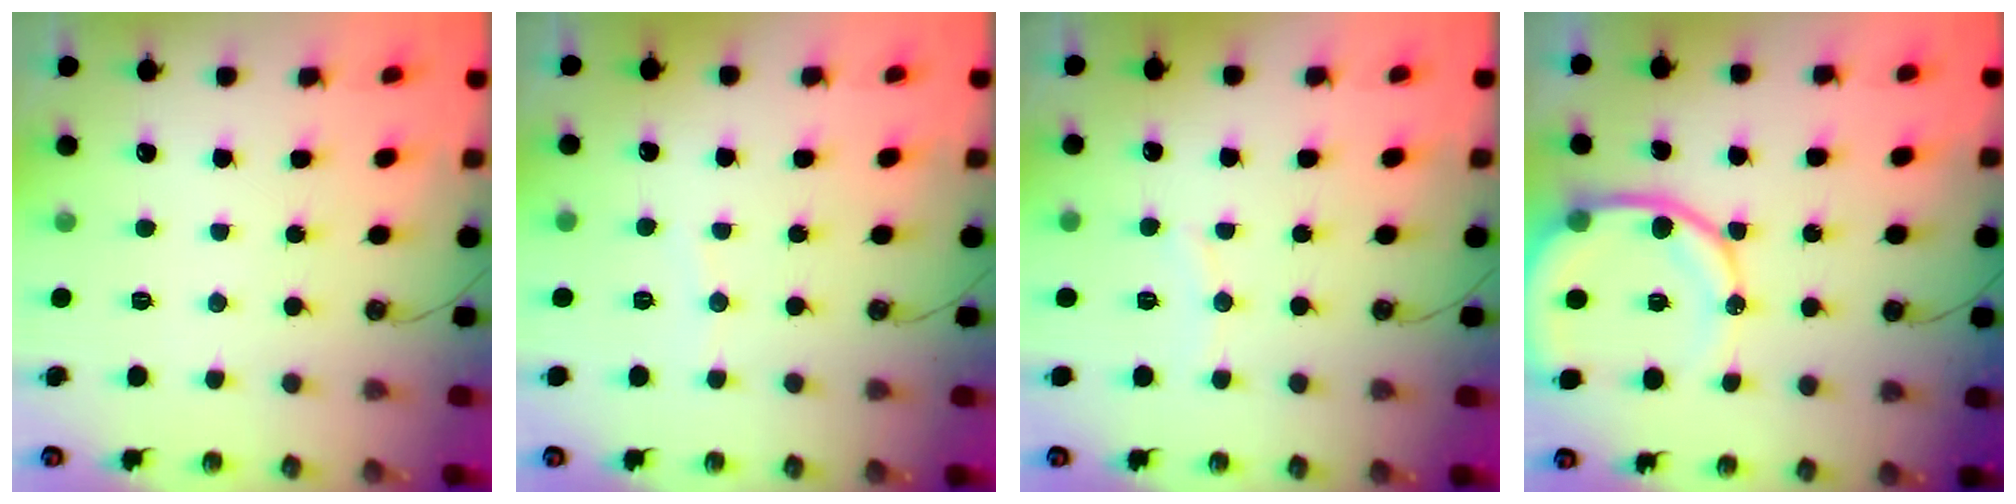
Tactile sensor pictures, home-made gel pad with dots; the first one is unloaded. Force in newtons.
{"total": 2.2, "press": 2.2, "slide": 0.2}
{"total": 5.9, "press": 5.9, "slide": 0.7}
{"total": 13.1, "press": 13.0, "slide": 1.5}